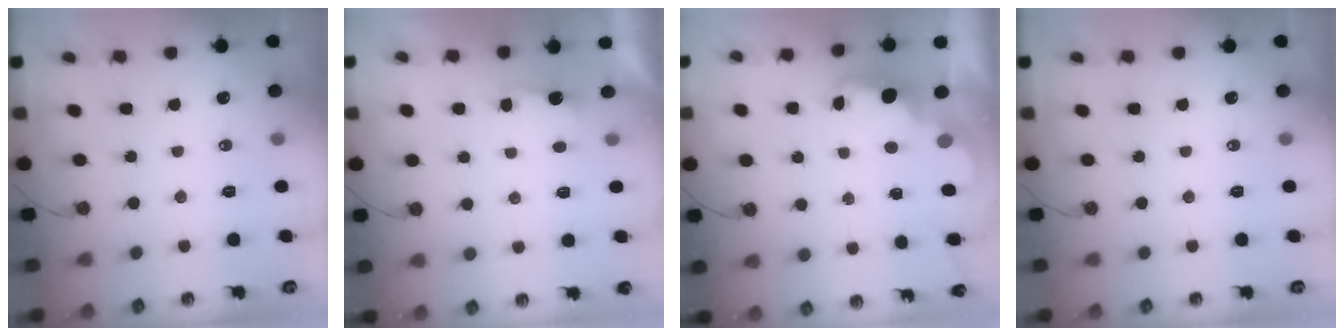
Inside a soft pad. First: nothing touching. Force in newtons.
{"total": 1.6, "press": 1.4, "slide": 0.7}
{"total": 2.4, "press": 2.3, "slide": 0.5}
{"total": 0.0}